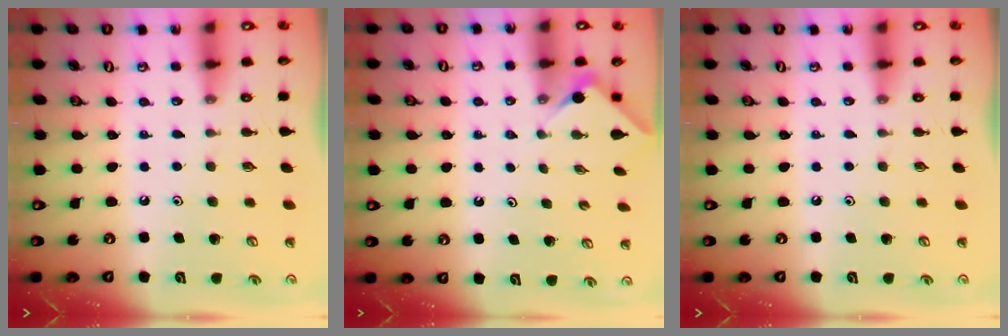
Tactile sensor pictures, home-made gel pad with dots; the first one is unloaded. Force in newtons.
{"total": 2.7, "press": 2.7, "slide": 0.4}
{"total": 0.0}